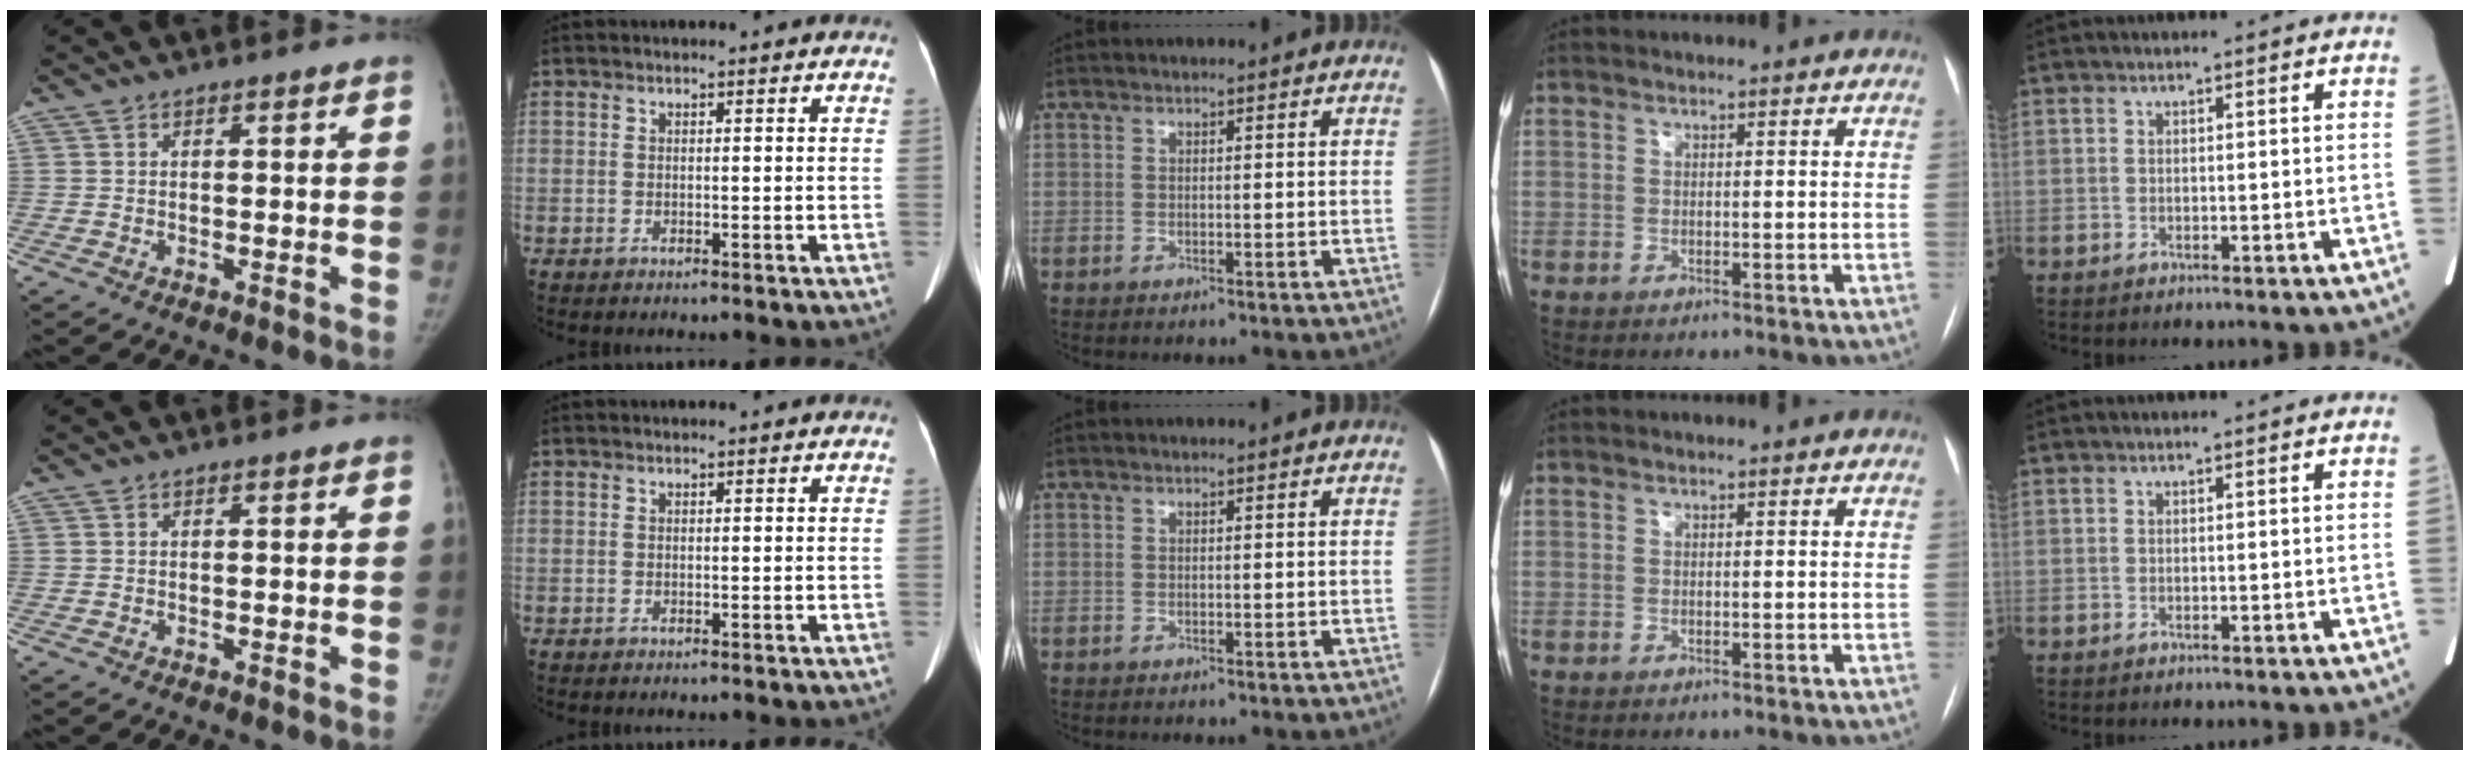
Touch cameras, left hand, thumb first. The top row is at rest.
{}